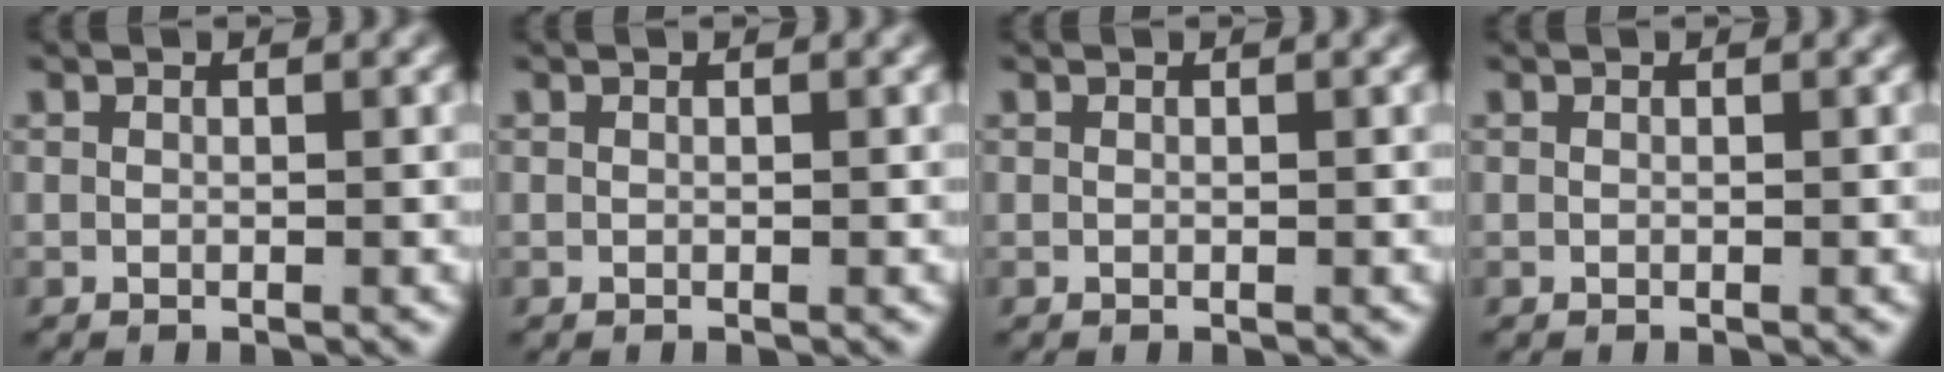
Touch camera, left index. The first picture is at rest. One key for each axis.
{"total": 0.0}
{"total": 0.0}
{"total": 0.0}